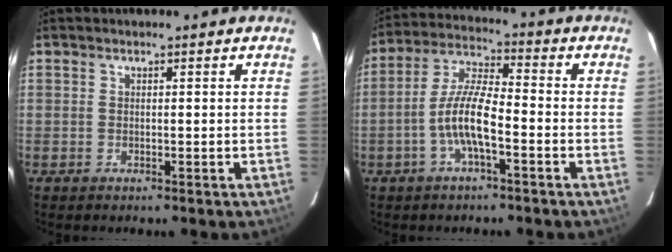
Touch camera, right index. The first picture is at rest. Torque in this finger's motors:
{"motor_torque": [1.64, -0.49, 0.84, 0.21]}